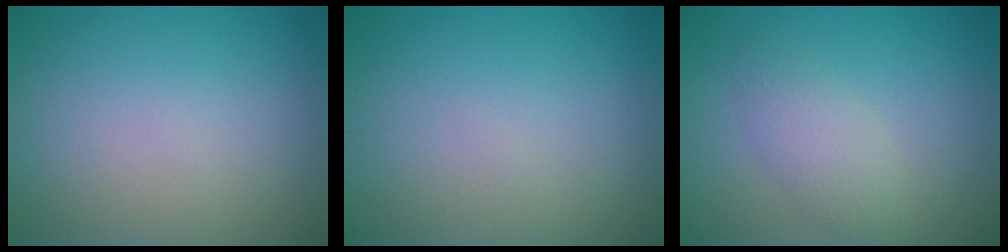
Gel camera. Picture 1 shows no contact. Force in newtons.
{"total": 0.0}
{"total": 2.7, "press": 2.6, "slide": 0.1}